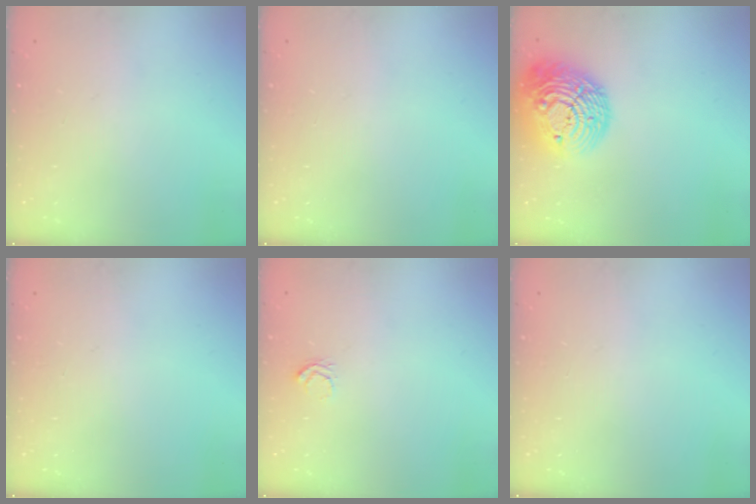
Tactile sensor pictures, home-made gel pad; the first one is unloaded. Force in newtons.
{"total": 0.0}
{"total": 19.7, "press": 19.7, "slide": 1.1}
{"total": 0.0}
{"total": 3.4, "press": 3.4, "slide": 0.3}
{"total": 0.0}